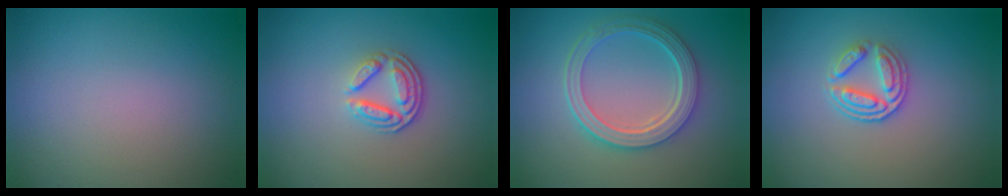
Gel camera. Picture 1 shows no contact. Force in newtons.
{"total": 3.5, "press": 2.6, "slide": 2.4}
{"total": 5.6, "press": 4.1, "slide": 3.8}
{"total": 2.9, "press": 2.5, "slide": 1.6}